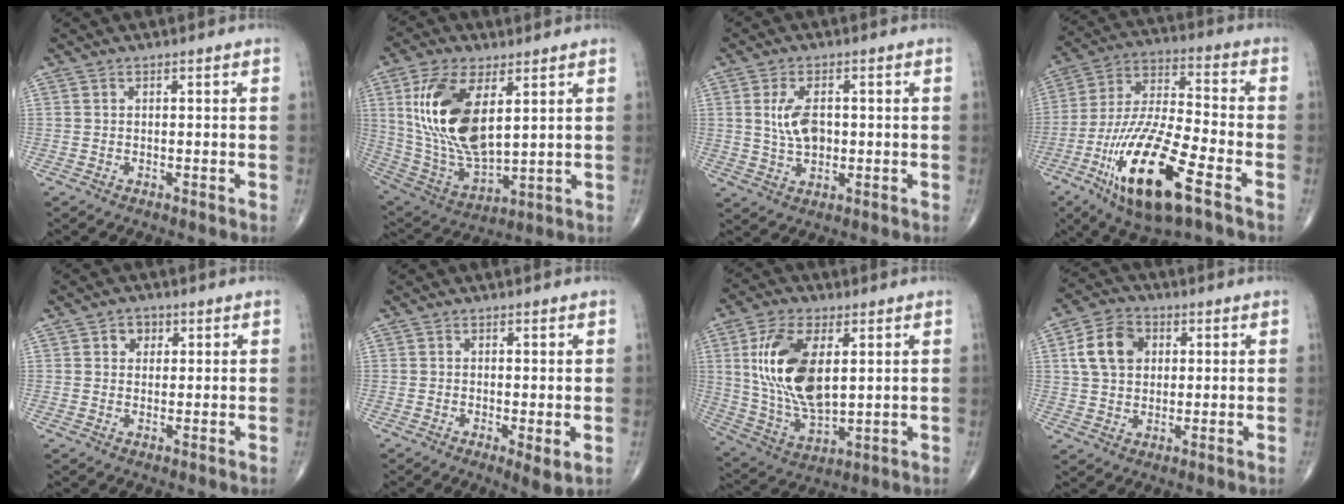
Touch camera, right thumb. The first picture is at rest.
{"total": 18.9, "force": [5.3, 9.0, 15.8], "torque": [-0.311, -0.026, 0.113]}
{"total": 6.3, "force": [0.7, 3.7, 5.1], "torque": [-0.092, -0.003, 0.017]}
{"total": 21.3, "force": [-9.9, 6.0, 17.8], "torque": [-0.371, 0.025, -0.176]}
{"total": 2.9, "force": [1.2, 2.3, 1.2], "torque": [0.001, -0.002, 0.014]}
{"total": 3.3, "force": [-0.6, 0.8, 3.1], "torque": [-0.057, -0.014, -0.012]}
{"total": 17.2, "force": [3.8, 8.6, 14.3], "torque": [-0.274, -0.017, 0.081]}
{"total": 9.7, "force": [2.5, 7.2, 6.0], "torque": [-0.094, 0.007, 0.040]}